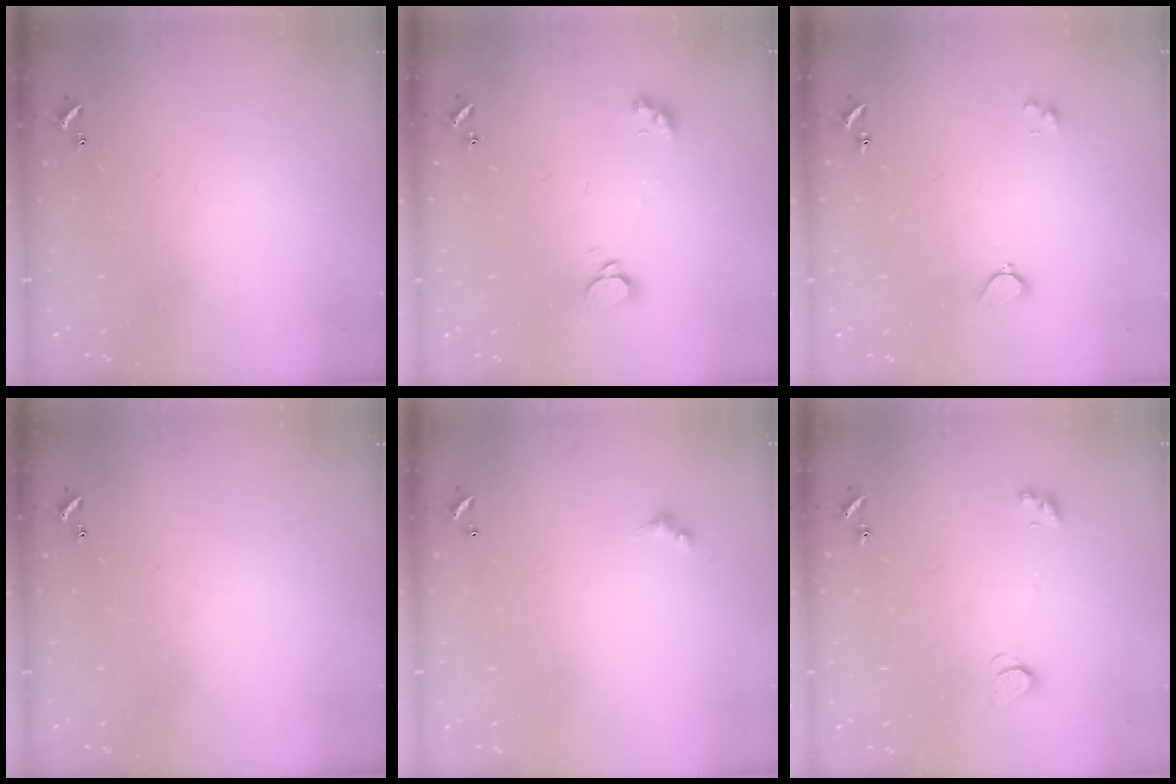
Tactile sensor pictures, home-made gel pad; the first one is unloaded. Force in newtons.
{"total": 2.1, "press": 2.1, "slide": 0.3}
{"total": 1.9, "press": 1.9, "slide": 0.6}
{"total": 0.0}
{"total": 1.5, "press": 1.4, "slide": 0.3}
{"total": 2.6, "press": 2.6, "slide": 0.5}